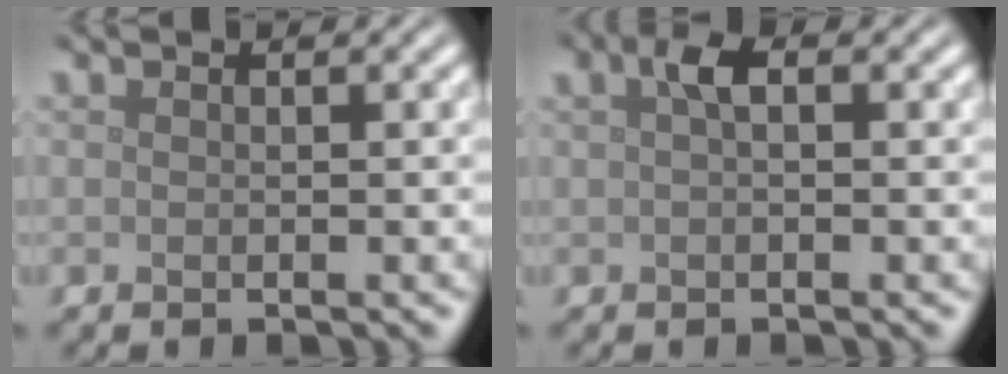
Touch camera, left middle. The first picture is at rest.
{"total": 1.6, "force": [0.4, 0.7, 1.4], "torque": [-0.030, 0.006, 0.006]}